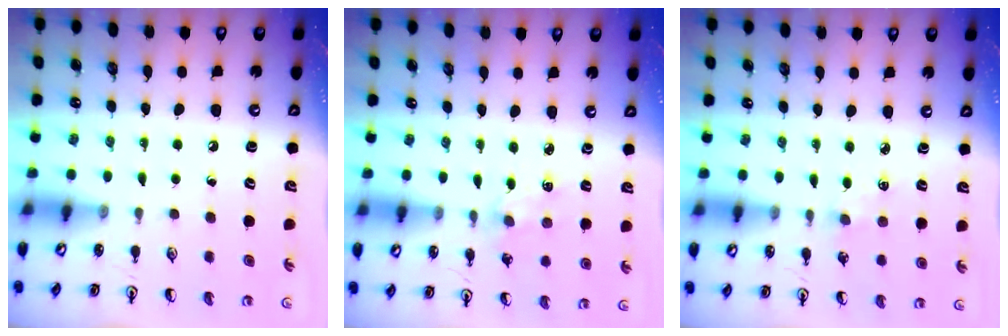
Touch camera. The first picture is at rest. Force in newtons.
{"total": 3.2, "press": 3.2, "slide": 0.4}
{"total": 2.9, "press": 2.9, "slide": 0.3}